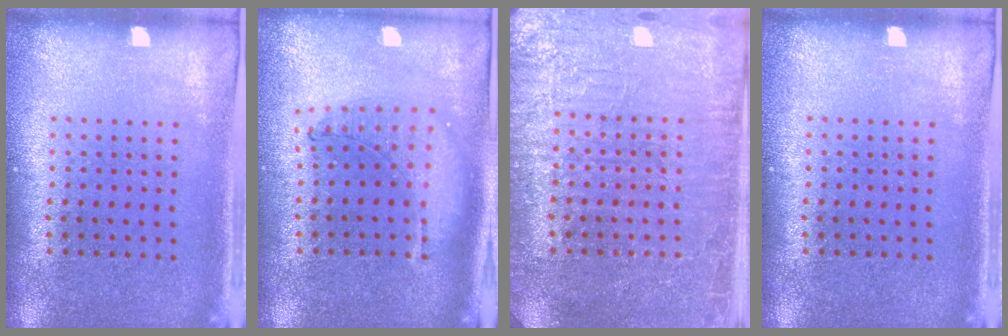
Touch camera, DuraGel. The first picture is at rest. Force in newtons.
{"total": 1.1, "press": 1.0, "slide": 0.2}
{"total": 3.9, "press": 3.9, "slide": 0.6}
{"total": 0.0}